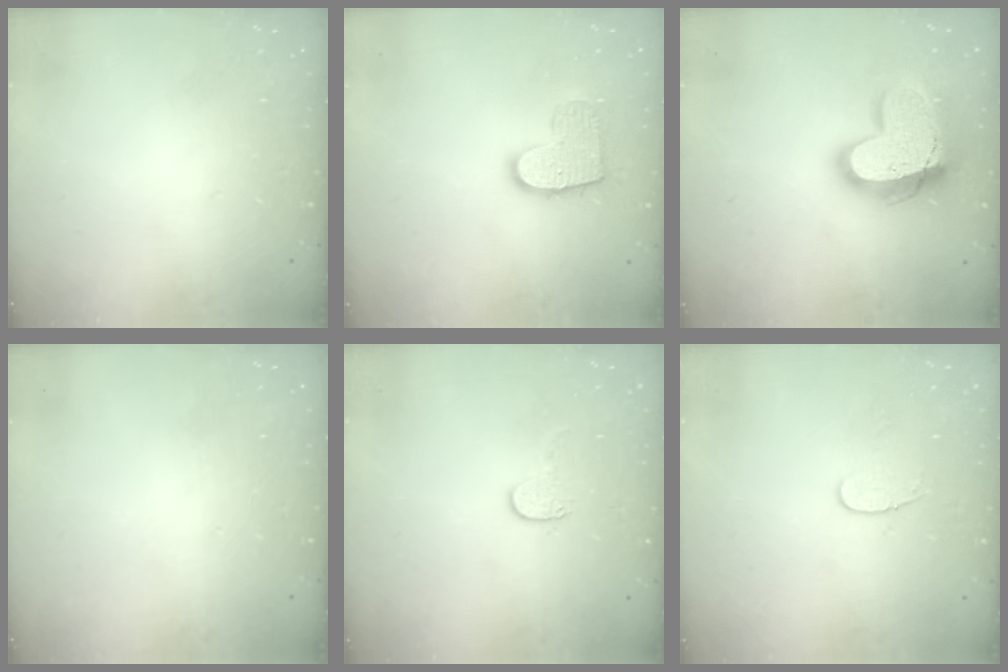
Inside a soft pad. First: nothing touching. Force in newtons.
{"total": 10.8, "press": 10.8, "slide": 0.5}
{"total": 19.3, "press": 19.2, "slide": 2.0}
{"total": 0.0}
{"total": 4.7, "press": 4.7, "slide": 0.5}
{"total": 4.4, "press": 4.4, "slide": 0.5}